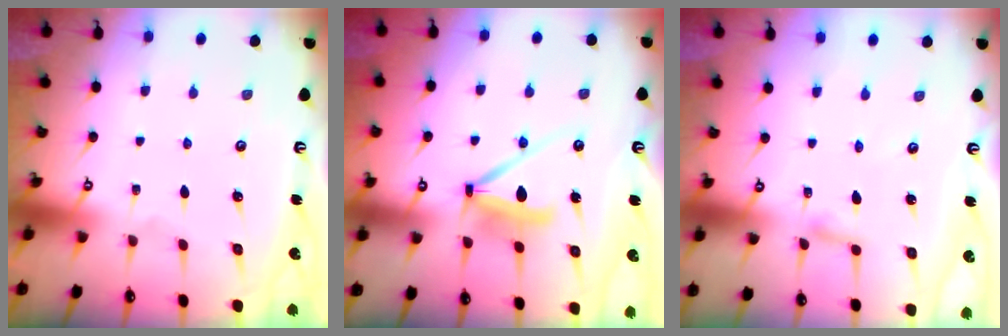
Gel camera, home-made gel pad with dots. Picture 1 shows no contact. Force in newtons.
{"total": 10.4, "press": 10.4, "slide": 0.6}
{"total": 2.0, "press": 2.0, "slide": 0.2}